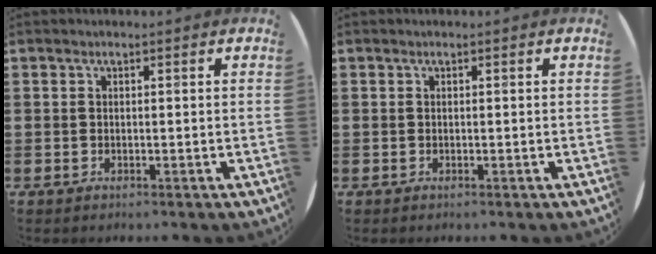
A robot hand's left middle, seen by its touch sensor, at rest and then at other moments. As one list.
[{"total": 0.0}]